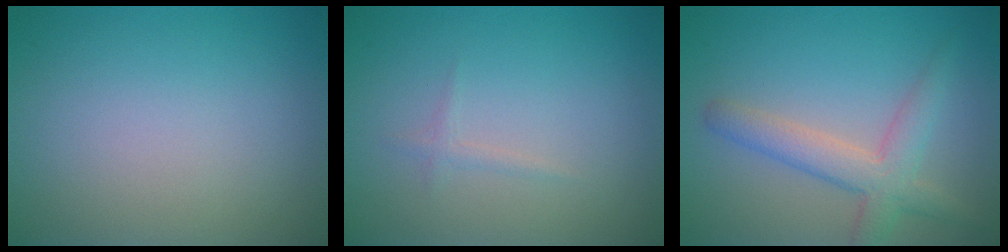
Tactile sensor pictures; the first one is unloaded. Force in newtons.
{"total": 0.7, "press": 0.7, "slide": 0.0}
{"total": 4.0, "press": 4.0, "slide": 0.3}